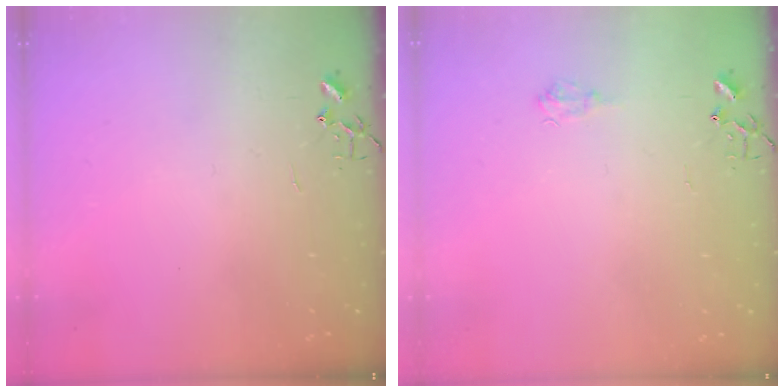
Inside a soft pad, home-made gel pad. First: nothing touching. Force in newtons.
{"total": 6.1, "press": 6.1, "slide": 0.8}